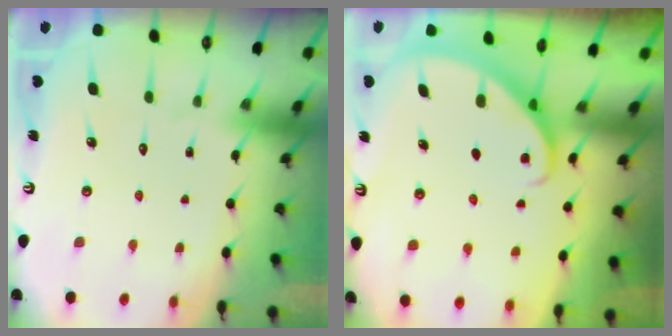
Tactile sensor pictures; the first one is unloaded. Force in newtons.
{"total": 2.2, "press": 2.2, "slide": 0.1}